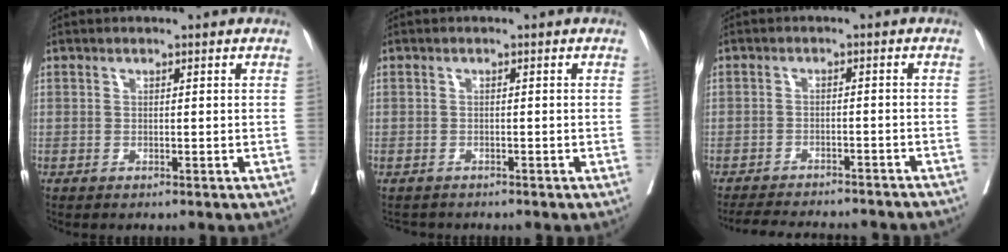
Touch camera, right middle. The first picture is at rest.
{"total": 2.2, "force": [-2.0, 0.9, -0.1], "torque": [-0.001, -0.004, -0.032]}
{"total": 15.7, "force": [-14.3, 3.3, 5.7], "torque": [-0.110, -0.011, -0.178]}